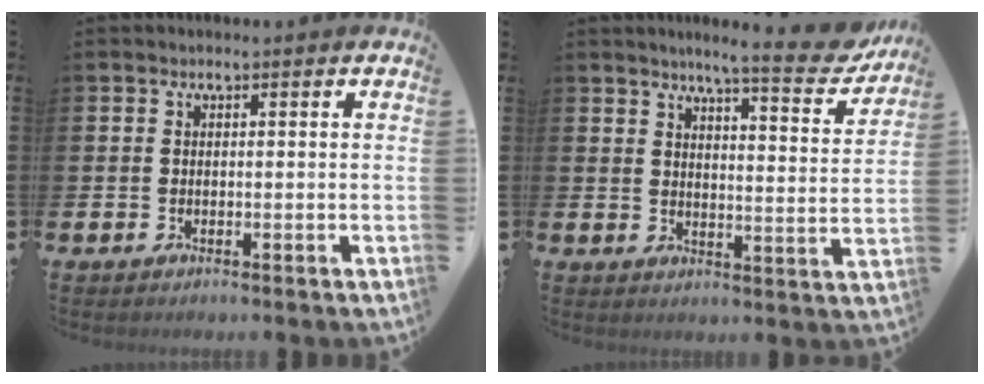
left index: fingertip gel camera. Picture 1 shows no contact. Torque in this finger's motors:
{"motor_torque": [0.97, -1.17, 0.44, 0.10]}